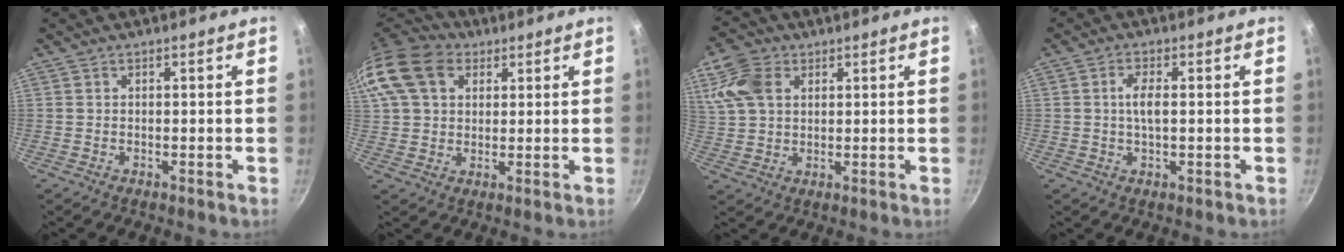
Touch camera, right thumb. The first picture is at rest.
{"total": 17.0, "force": [6.4, 12.5, 9.7], "torque": [-0.202, 0.025, 0.106]}
{"total": 9.4, "force": [3.7, 6.6, 5.6], "torque": [-0.106, -0.001, 0.069]}
{"total": 3.3, "force": [0.1, 1.1, 3.1], "torque": [-0.068, 0.003, -0.001]}